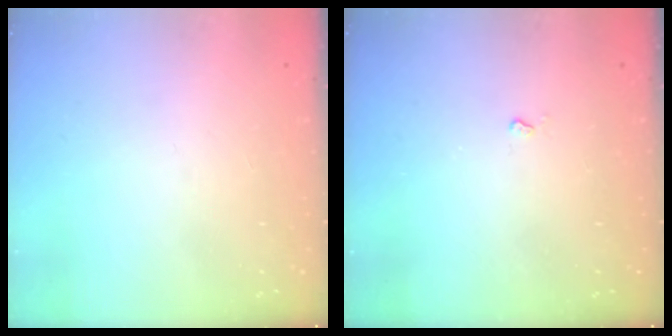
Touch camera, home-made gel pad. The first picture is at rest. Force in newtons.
{"total": 2.4, "press": 2.3, "slide": 0.5}